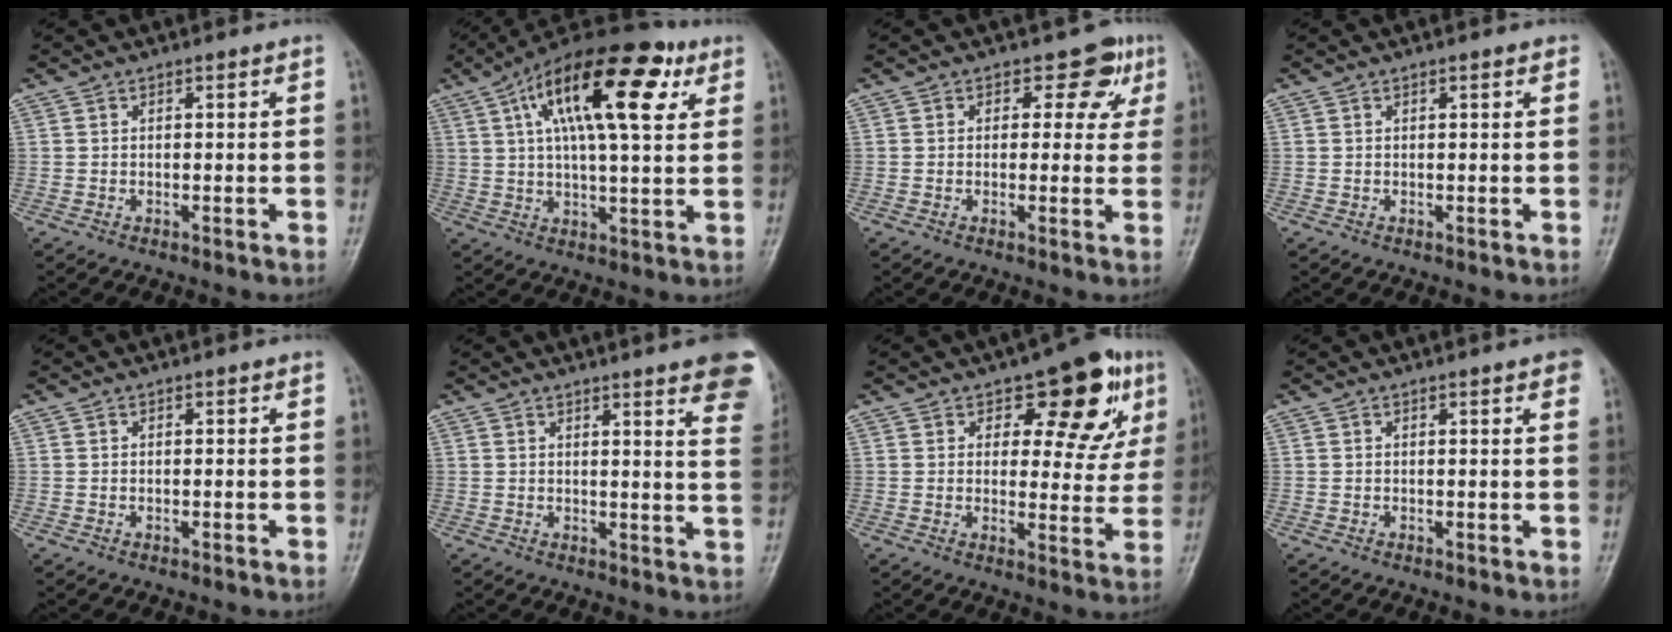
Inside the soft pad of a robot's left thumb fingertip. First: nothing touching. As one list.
[{"total": 21.4, "force": [8.2, 8.0, 18.1], "torque": [-0.280, 0.009, 0.125]}, {"total": 5.5, "force": [2.4, 4.1, 2.7], "torque": [0.012, -0.001, 0.019]}, {"total": 0.8, "force": [0.4, 0.2, 0.7], "torque": [-0.010, 0.001, 0.003]}, {"total": 0.0}, {"total": 13.9, "force": [9.1, 2.1, 10.3], "torque": [-0.105, -0.034, 0.088]}, {"total": 13.4, "force": [6.3, 7.0, 9.5], "torque": [-0.061, -0.020, 0.079]}, {"total": 2.8, "force": [1.6, 0.5, 2.2], "torque": [-0.021, 0.001, 0.015]}]